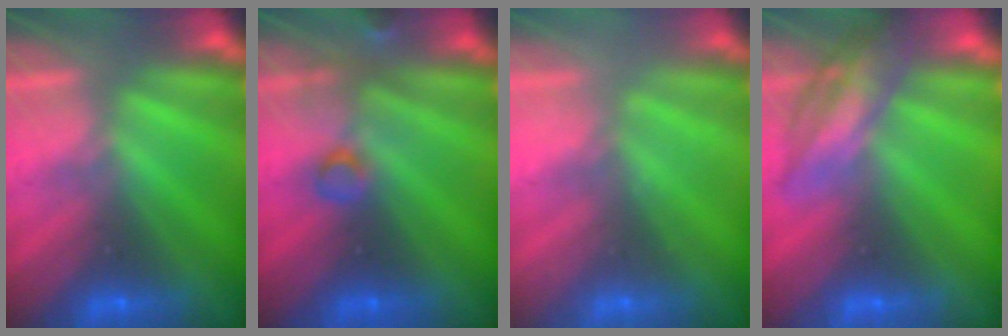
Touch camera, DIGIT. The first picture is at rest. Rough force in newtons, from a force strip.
{"total": 2.9}
{"total": 2.1}
{"total": 2.4}